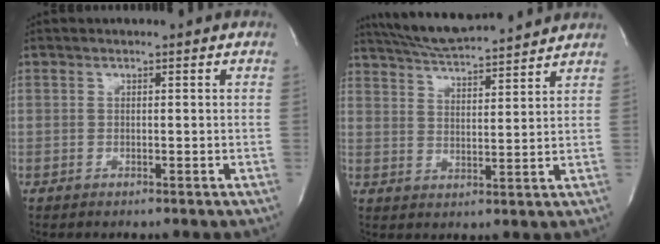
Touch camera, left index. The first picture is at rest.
{"total": 13.9, "force": [12.8, 0.9, 5.3], "torque": [-0.100, 0.018, 0.200]}